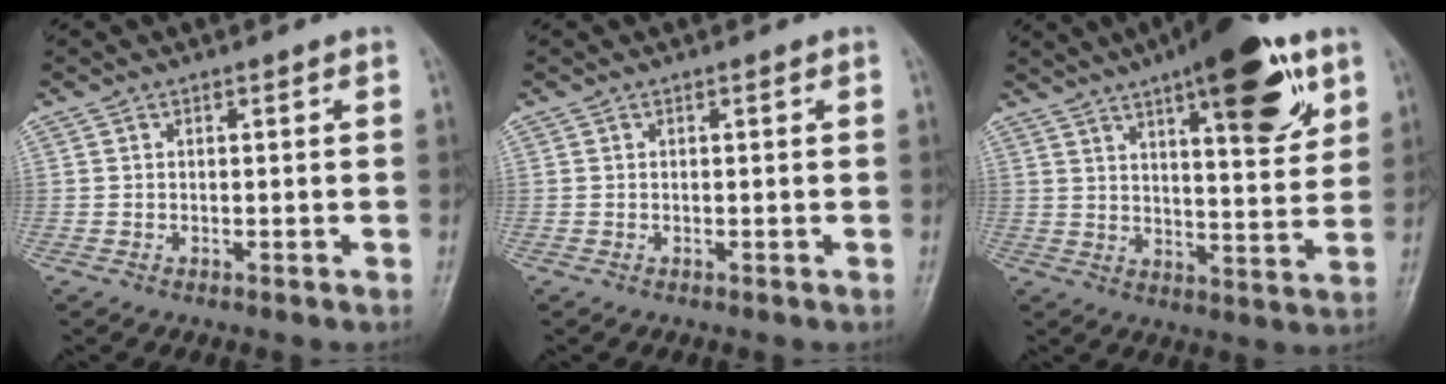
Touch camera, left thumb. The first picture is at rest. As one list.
[{"total": 0.0}, {"total": 18.3, "force": [9.6, 5.7, 14.5], "torque": [-0.177, -0.038, 0.138]}]